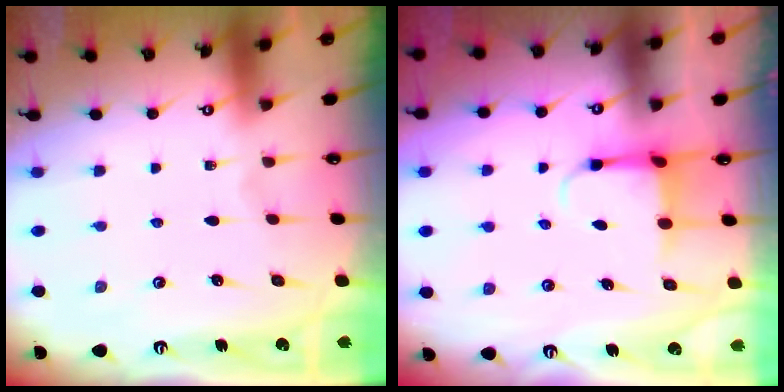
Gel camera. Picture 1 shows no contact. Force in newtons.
{"total": 3.9, "press": 3.7, "slide": 1.2}